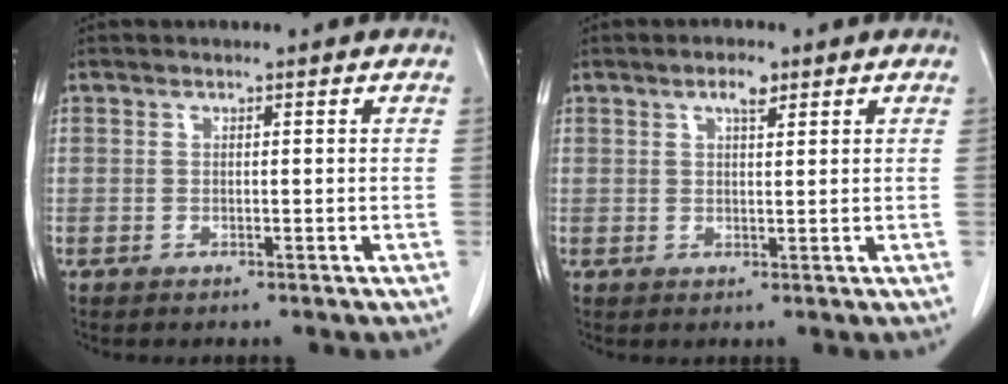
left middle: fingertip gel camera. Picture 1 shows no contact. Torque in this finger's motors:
{"motor_torque": [0.50, -0.38, 0.00, 0.02]}